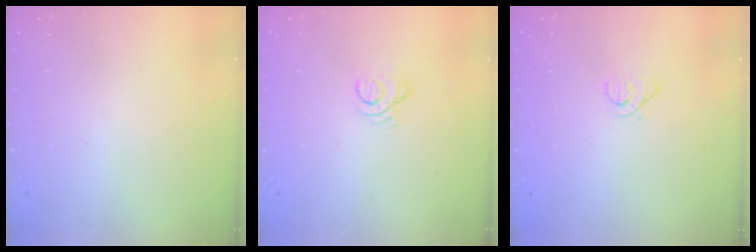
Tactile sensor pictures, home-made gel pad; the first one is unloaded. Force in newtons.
{"total": 3.0, "press": 2.9, "slide": 0.4}
{"total": 1.1, "press": 1.1, "slide": 0.1}